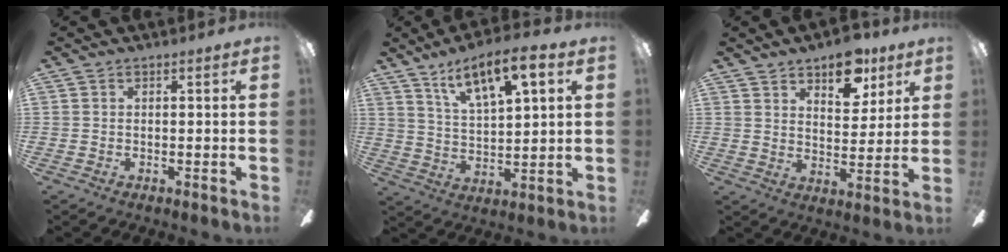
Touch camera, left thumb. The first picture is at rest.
{"total": 11.3, "force": [7.8, 3.3, 7.5], "torque": [-0.126, -0.037, 0.135]}
{"total": 10.4, "force": [7.2, 5.3, 5.4], "torque": [-0.059, -0.028, 0.123]}